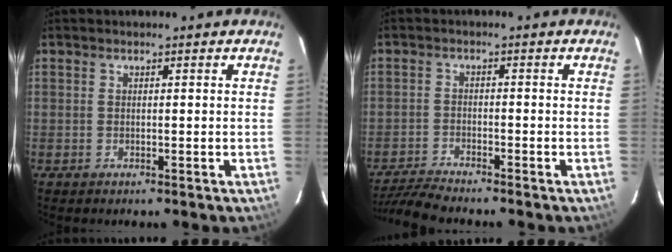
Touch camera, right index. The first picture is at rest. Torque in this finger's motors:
{"motor_torque": [0.27, -0.23, -0.01, 0.01]}